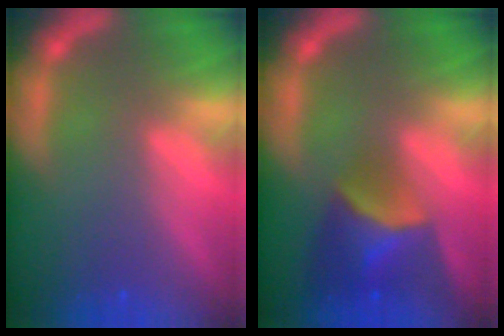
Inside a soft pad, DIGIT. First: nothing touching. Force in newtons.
{"total": 6.5}